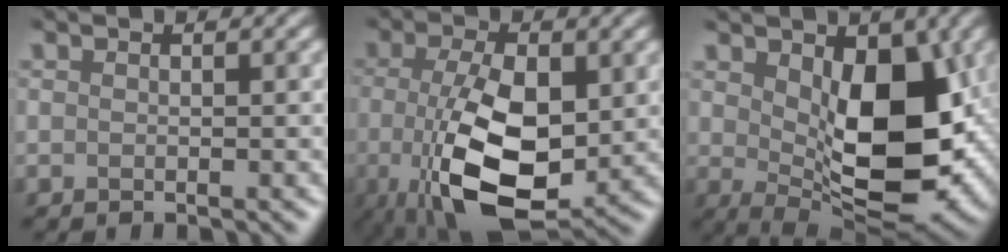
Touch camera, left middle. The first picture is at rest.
{"total": 9.4, "force": [-2.1, 4.4, 8.0], "torque": [-0.170, -0.011, -0.030]}
{"total": 10.6, "force": [0.9, 5.6, 8.9], "torque": [-0.132, -0.006, 0.030]}